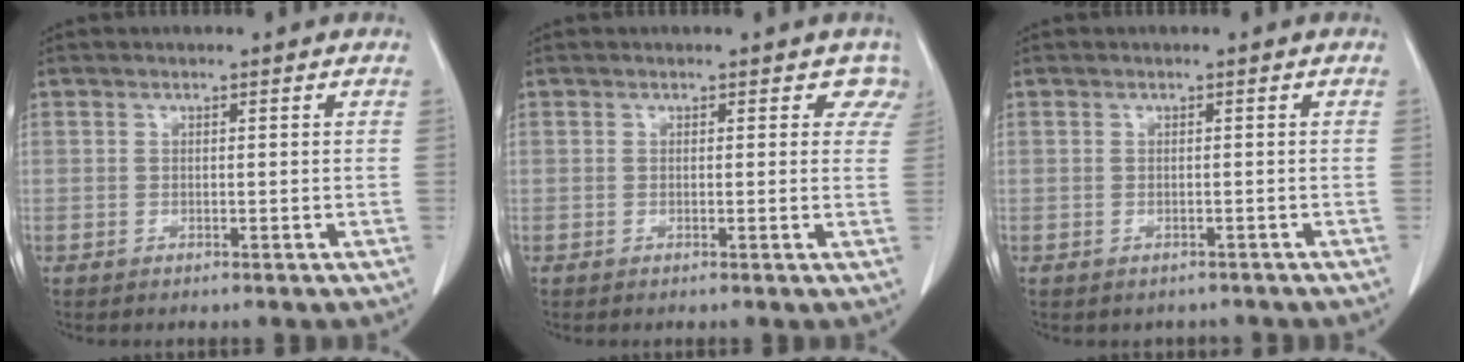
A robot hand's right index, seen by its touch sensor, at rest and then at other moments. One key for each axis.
{"total": 3.1, "fx": 2.4, "fy": 1.9, "fz": 0.3, "tx": 0.026, "ty": -0.007, "tz": 0.001}
{"total": 2.0, "fx": -1.6, "fy": 1.1, "fz": 0.1, "tx": -0.003, "ty": 0.002, "tz": -0.022}